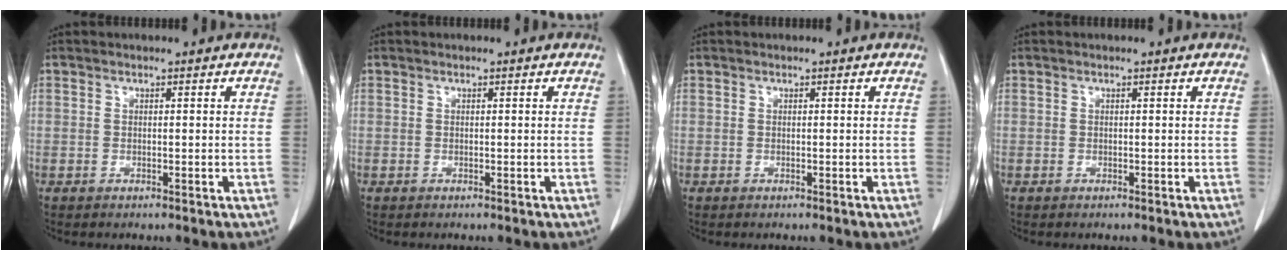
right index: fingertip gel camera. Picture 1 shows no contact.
{"total": 0.0}
{"total": 0.0}
{"total": 0.0}